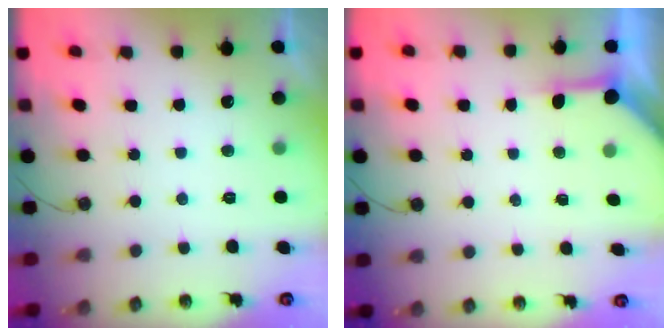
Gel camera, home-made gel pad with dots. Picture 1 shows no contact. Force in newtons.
{"total": 4.0, "press": 3.9, "slide": 0.5}